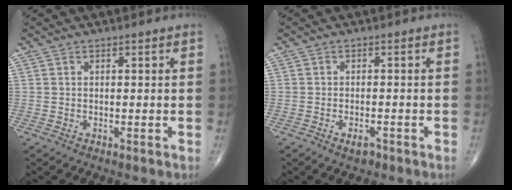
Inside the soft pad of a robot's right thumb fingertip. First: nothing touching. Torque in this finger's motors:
{"motor_torque": [-0.57, -0.04, 0.16, 0.25, 0.00]}